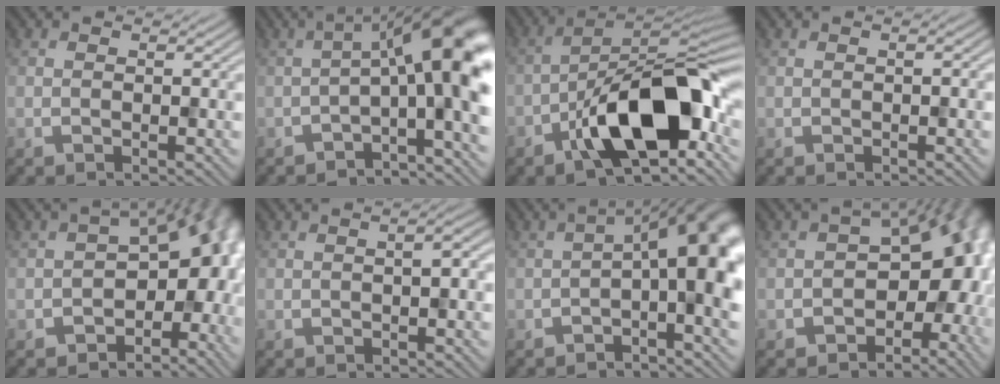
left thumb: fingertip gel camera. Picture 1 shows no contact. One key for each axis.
{"total": 10.6, "fx": -1.5, "fy": 2.2, "fz": 10.3, "tx": -0.142, "ty": 0.022, "tz": -0.035}
{"total": 14.0, "fx": -4.7, "fy": 6.2, "fz": 11.7, "tx": -0.164, "ty": 0.008, "tz": -0.092}
{"total": 0.6, "fx": -0.2, "fy": 0.1, "fz": 0.5, "tx": -0.007, "ty": 0.002, "tz": -0.003}
{"total": 12.9, "fx": -3.0, "fy": 7.8, "fz": 9.8, "tx": -0.104, "ty": -0.013, "tz": -0.042}
{"total": 1.9, "fx": -0.4, "fy": 0.4, "fz": 1.8, "tx": -0.029, "ty": 0.006, "tz": -0.008}
{"total": 9.1, "fx": -1.2, "fy": 2.5, "fz": 8.7, "tx": -0.122, "ty": 0.014, "tz": -0.029}
{"total": 11.6, "fx": -2.5, "fy": 7.4, "fz": 8.6, "tx": -0.086, "ty": -0.006, "tz": -0.044}